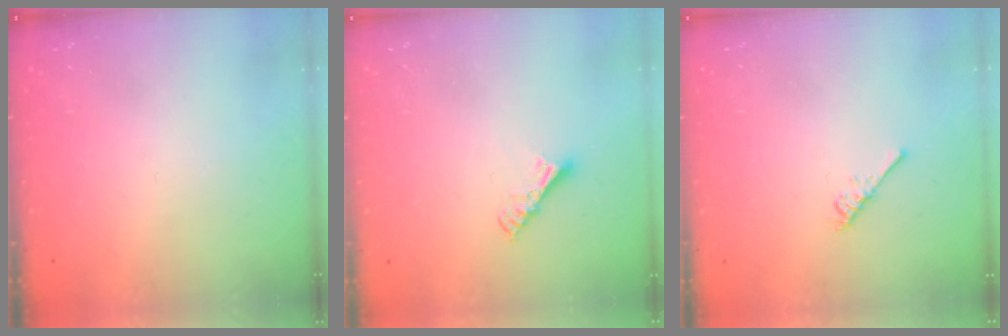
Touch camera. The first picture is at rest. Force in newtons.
{"total": 4.9, "press": 4.8, "slide": 0.4}
{"total": 2.7, "press": 2.7, "slide": 0.5}